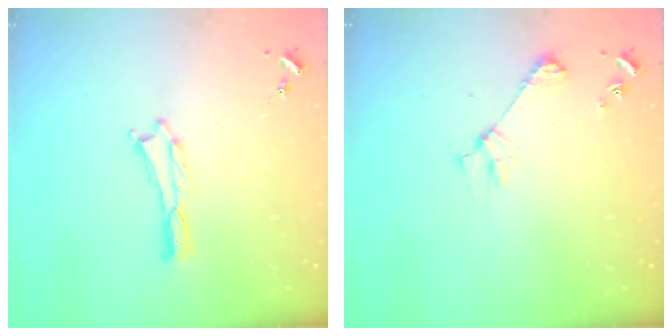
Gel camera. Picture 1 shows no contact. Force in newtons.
{"total": 3.8, "press": 3.8, "slide": 0.3}